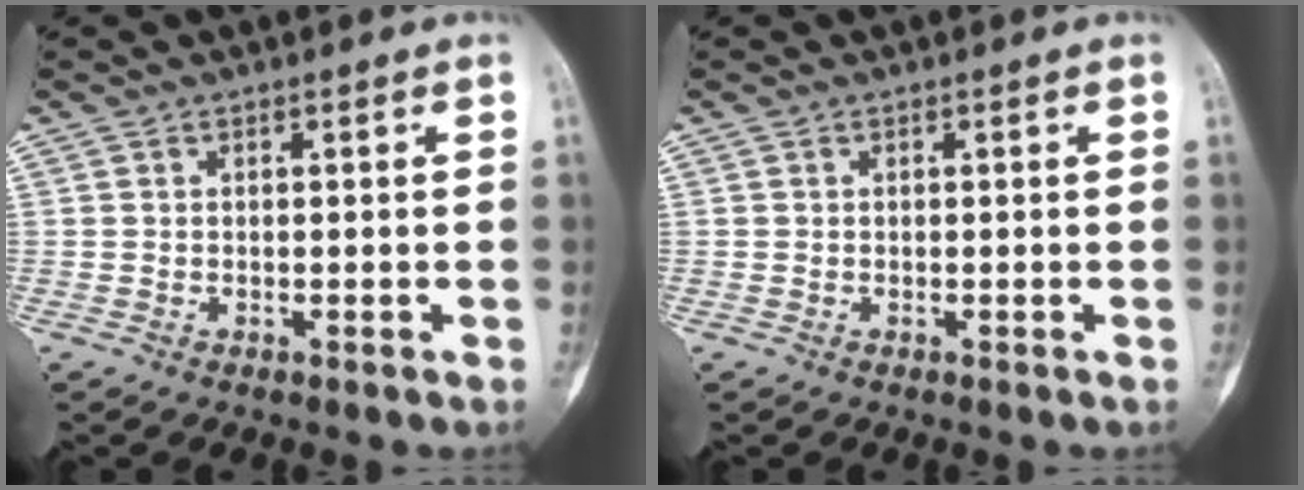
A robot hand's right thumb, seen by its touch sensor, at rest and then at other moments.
{"total": 0.0}